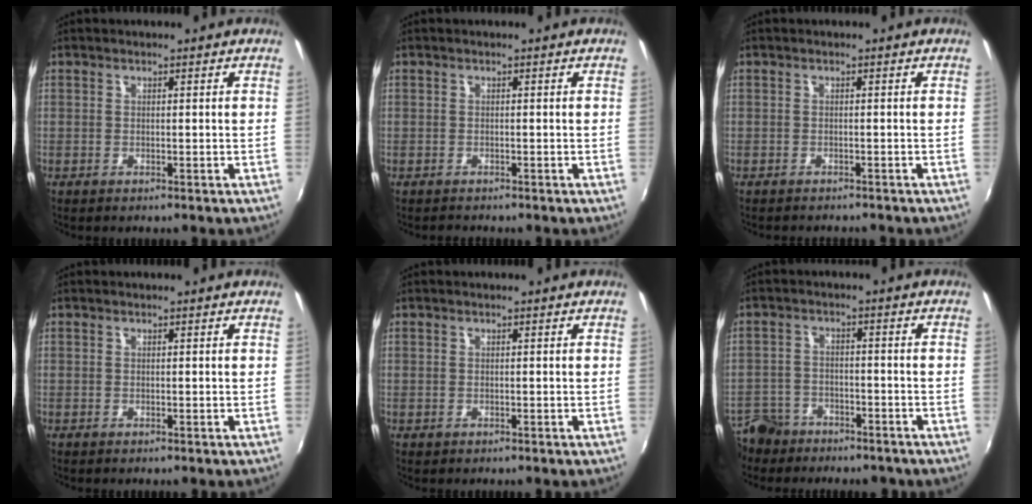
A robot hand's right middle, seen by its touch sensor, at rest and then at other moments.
{"total": 1.0, "force": [-0.9, 0.5, -0.2], "torque": [0.000, 0.000, -0.016]}
{"total": 2.3, "force": [-2.2, 0.6, 0.6], "torque": [-0.016, -0.012, -0.032]}
{"total": 0.0}
{"total": 0.0}
{"total": 10.0, "force": [-7.2, 6.4, 2.6], "torque": [-0.084, 0.011, -0.117]}